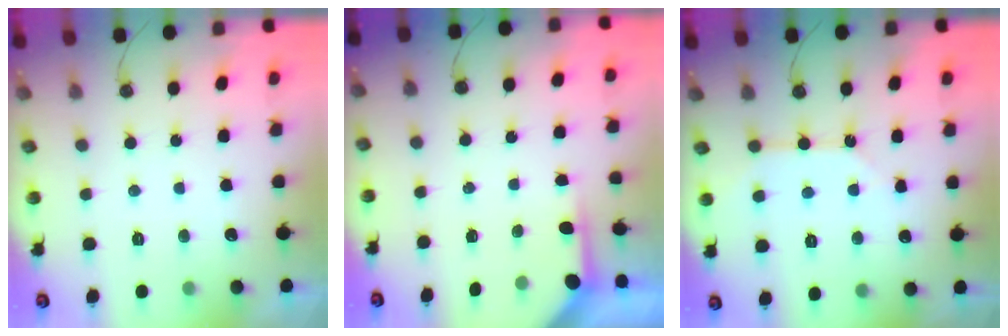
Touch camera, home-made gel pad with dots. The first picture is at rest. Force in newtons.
{"total": 4.0, "press": 3.9, "slide": 0.3}
{"total": 5.3, "press": 5.3, "slide": 0.6}